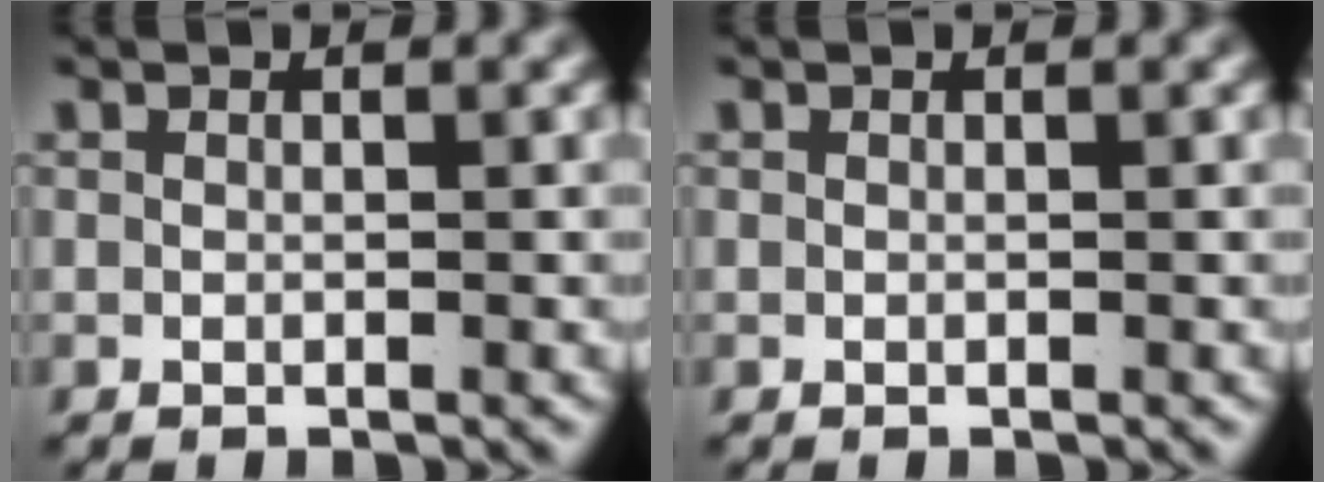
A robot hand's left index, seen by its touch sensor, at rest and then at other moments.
{"total": 0.0}